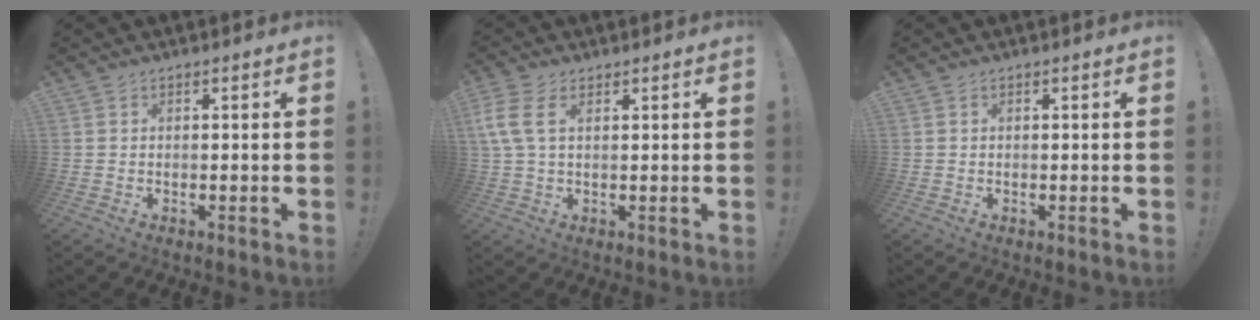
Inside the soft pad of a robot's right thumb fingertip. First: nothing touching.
{"total": 7.4, "force": [2.4, 4.1, 5.7], "torque": [-0.133, 0.004, 0.050]}
{"total": 0.0}